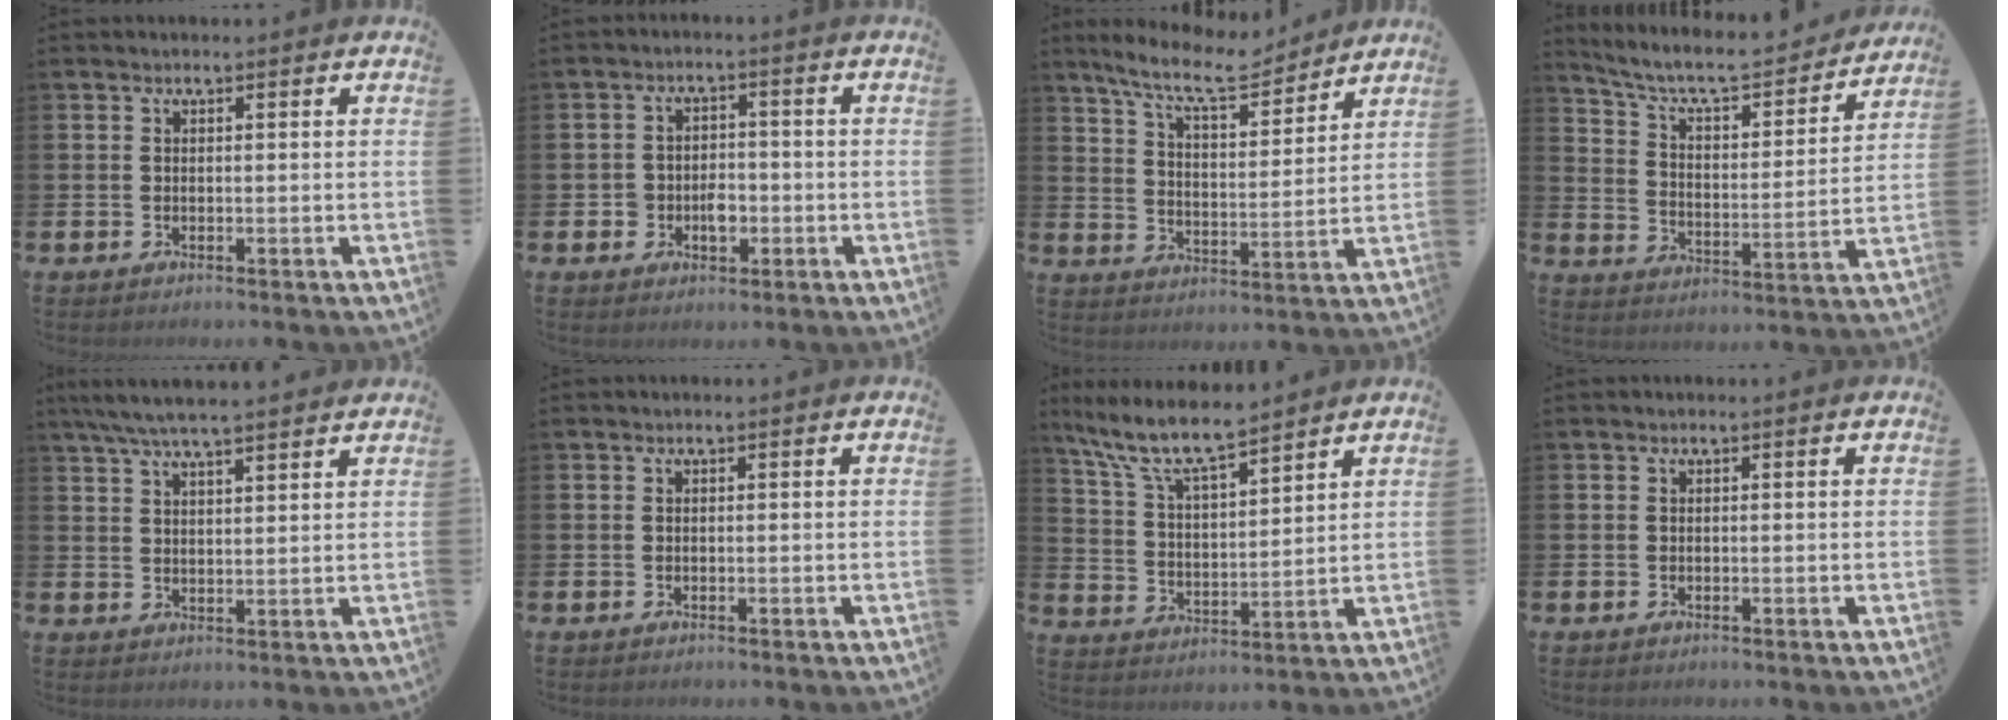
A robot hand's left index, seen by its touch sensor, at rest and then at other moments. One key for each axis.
{"total": 3.2, "fx": -1.2, "fy": 2.5, "fz": 1.6, "tx": -0.027, "ty": 0.002, "tz": -0.028}
{"total": 9.5, "fx": 8.6, "fy": 1.8, "fz": 3.6, "tx": -0.091, "ty": -0.045, "tz": 0.154}
{"total": 7.7, "fx": 6.8, "fy": 1.9, "fz": 3.0, "tx": -0.091, "ty": -0.049, "tz": 0.114}
{"total": 5.6, "fx": 5.2, "fy": 0.3, "fz": 2.1, "tx": -0.056, "ty": -0.017, "tz": 0.094}
{"total": 0.0}
{"total": 9.0, "fx": 7.9, "fy": 1.5, "fz": 4.0, "tx": -0.113, "ty": -0.040, "tz": 0.141}
{"total": 0.0}